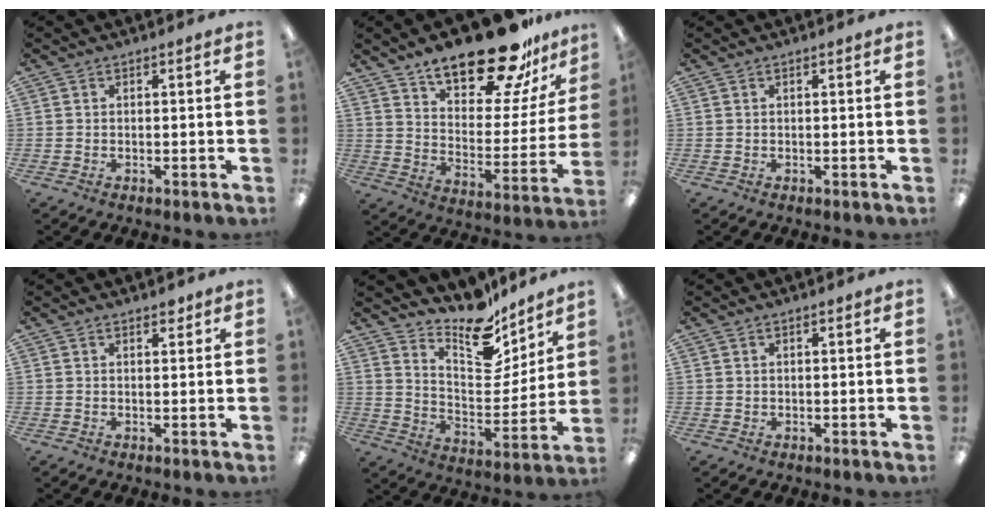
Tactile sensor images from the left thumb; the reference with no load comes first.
{"total": 21.9, "force": [17.4, 7.1, 11.3], "torque": [-0.171, -0.119, 0.291]}
{"total": 0.0}
{"total": 1.6, "force": [1.3, 0.6, 0.7], "torque": [0.002, -0.007, 0.020]}
{"total": 14.7, "force": [12.6, 5.6, 5.2], "torque": [-0.083, -0.111, 0.223]}
{"total": 0.5, "force": [0.4, 0.3, 0.1], "torque": [-0.003, 0.002, 0.007]}